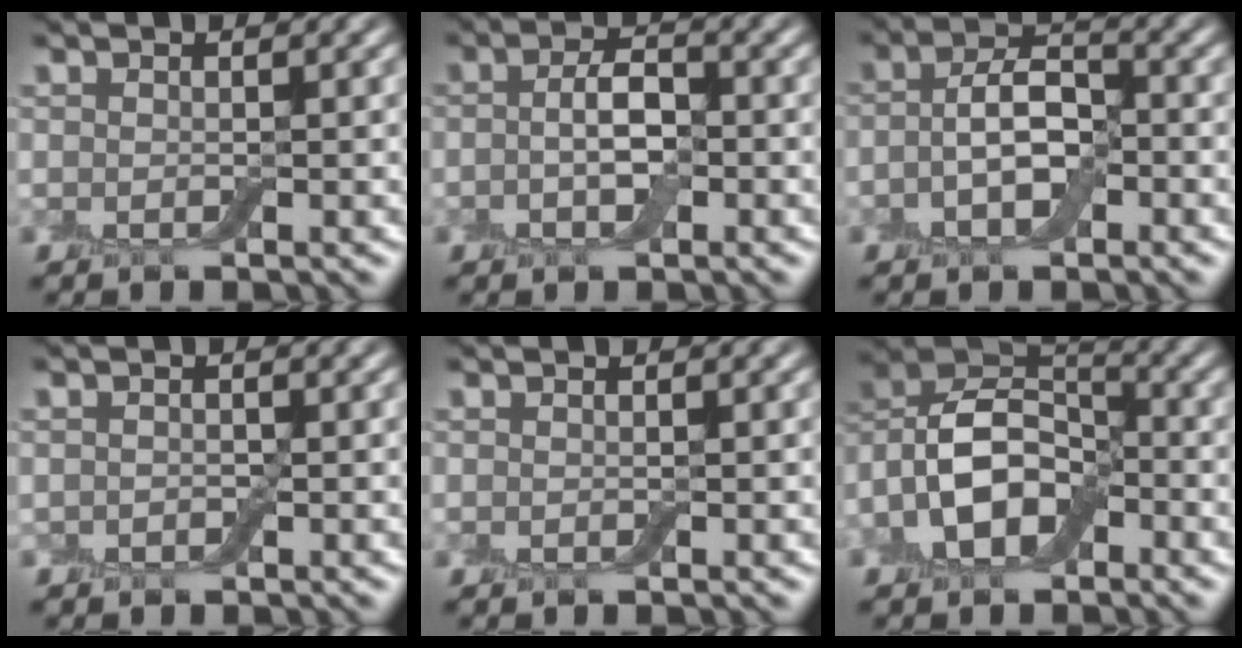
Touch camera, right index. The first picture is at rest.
{"total": 2.8, "force": [-0.5, 1.4, 2.4], "torque": [-0.047, 0.002, -0.013]}
{"total": 4.4, "force": [-0.7, 2.4, 3.6], "torque": [-0.066, 0.005, -0.016]}
{"total": 0.7, "force": [-0.3, 0.6, 0.3], "torque": [-0.004, -0.003, -0.007]}
{"total": 0.0}
{"total": 8.0, "force": [-2.7, 5.1, 5.5], "torque": [-0.098, 0.013, -0.064]}